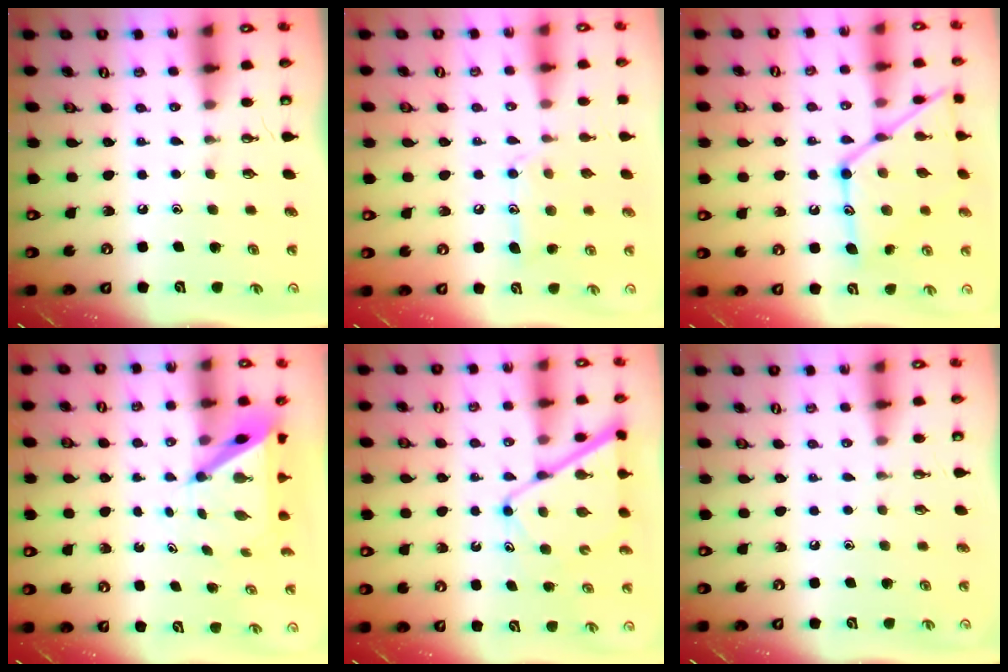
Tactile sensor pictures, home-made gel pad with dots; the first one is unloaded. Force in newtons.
{"total": 11.9, "press": 11.9, "slide": 0.9}
{"total": 19.2, "press": 19.2, "slide": 1.5}
{"total": 6.1, "press": 6.1, "slide": 0.4}
{"total": 11.5, "press": 11.5, "slide": 1.0}
{"total": 0.0}